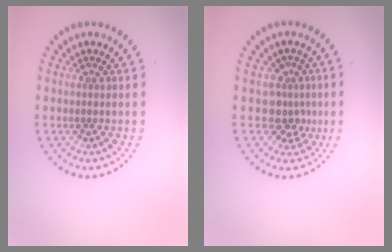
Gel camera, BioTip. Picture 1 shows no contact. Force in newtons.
{"total": 2.7, "press": 2.0, "slide": 1.9}